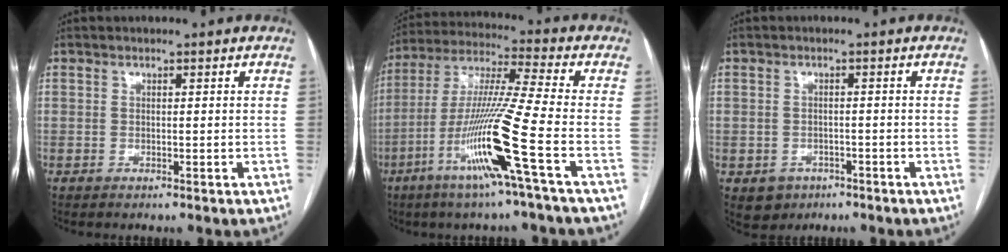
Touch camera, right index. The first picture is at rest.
{"total": 15.9, "force": [-6.3, -1.9, 14.5], "torque": [-0.290, -0.019, -0.124]}
{"total": 3.8, "force": [-1.8, 3.3, 0.6], "torque": [-0.003, 0.008, -0.018]}